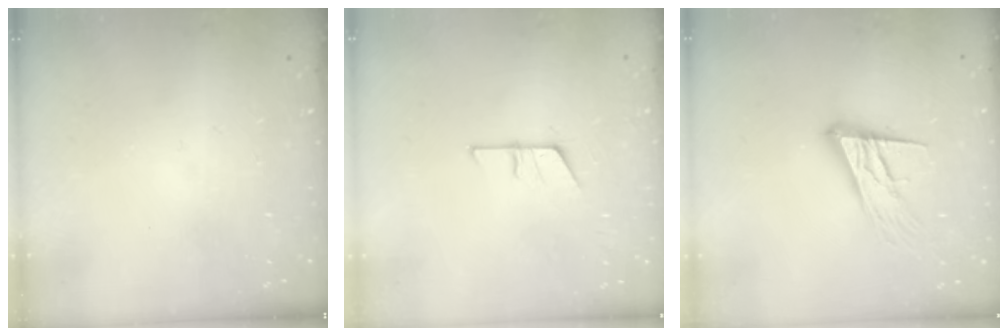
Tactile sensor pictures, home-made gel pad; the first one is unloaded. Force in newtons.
{"total": 5.1, "press": 5.1, "slide": 0.4}
{"total": 15.6, "press": 15.1, "slide": 3.7}